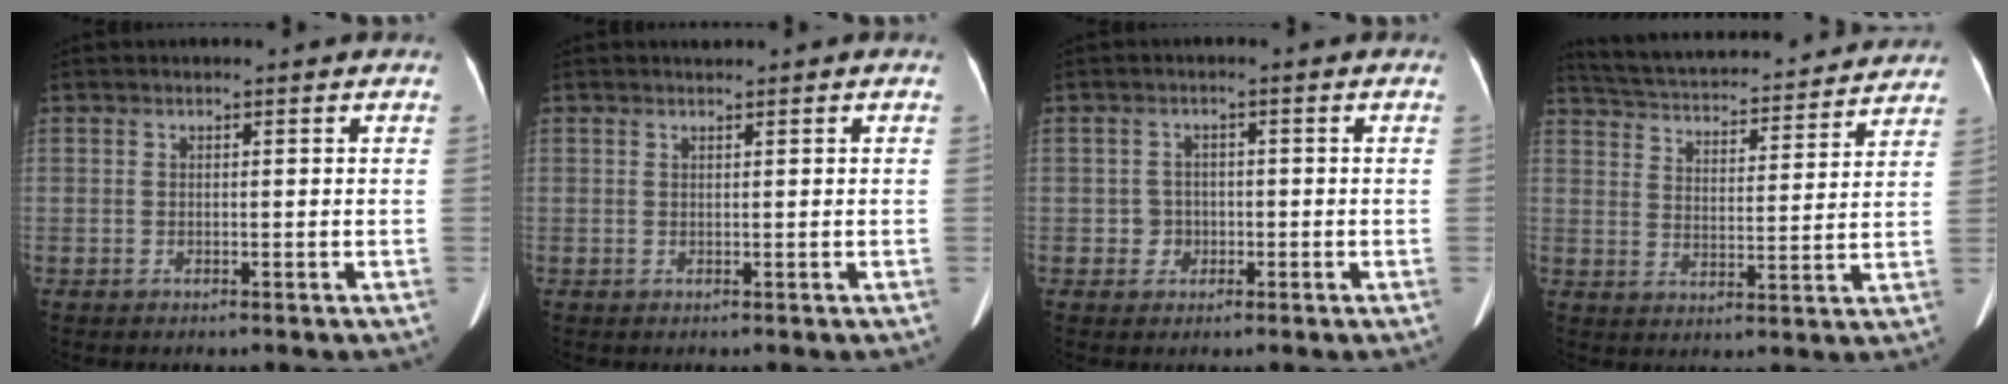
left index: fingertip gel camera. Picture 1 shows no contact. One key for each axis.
{"total": 0.5, "fx": 0.5, "fy": -0.1, "fz": 0.1, "tx": -0.006, "ty": 0.001, "tz": 0.010}
{"total": 2.2, "fx": -0.6, "fy": 2.2, "fz": 0.2, "tx": 0.002, "ty": 0.008, "tz": -0.010}
{"total": 24.1, "fx": 22.2, "fy": 5.0, "fz": 7.9, "tx": -0.143, "ty": 0.006, "tz": 0.297}